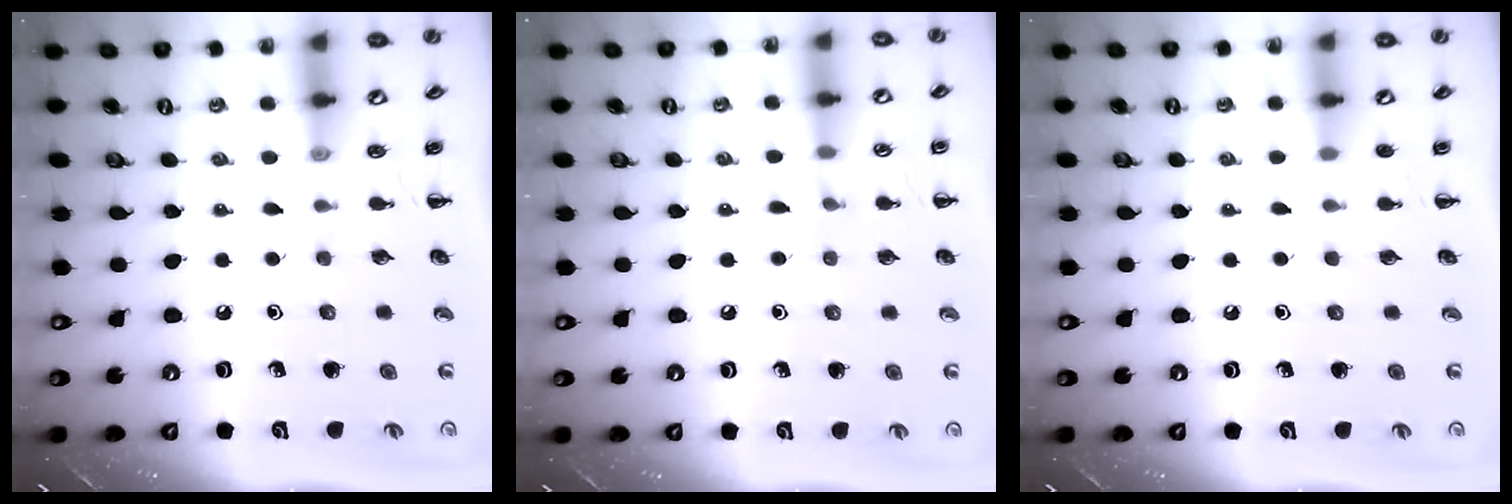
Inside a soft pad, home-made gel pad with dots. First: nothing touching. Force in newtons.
{"total": 5.0, "press": 4.7, "slide": 1.8}
{"total": 0.5, "press": 0.5, "slide": 0.1}